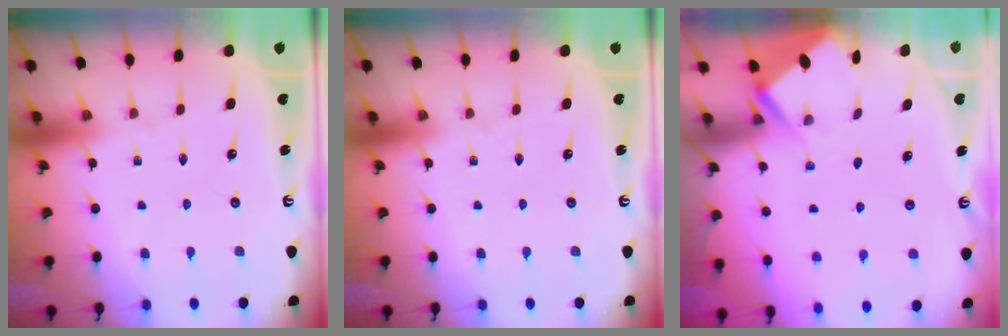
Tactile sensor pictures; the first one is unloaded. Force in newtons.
{"total": 0.0}
{"total": 2.8, "press": 2.8, "slide": 0.3}